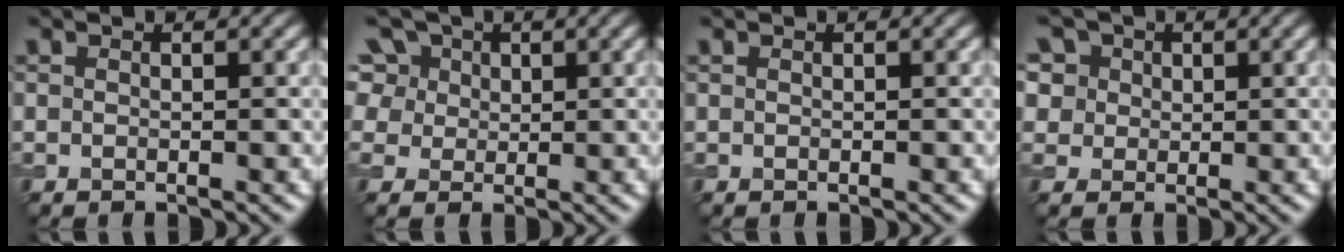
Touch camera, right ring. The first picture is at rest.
{"total": 10.5, "force": [5.2, 7.6, 5.0], "torque": [-0.114, 0.035, 0.069]}
{"total": 0.0}
{"total": 8.7, "force": [4.6, 6.4, 3.7], "torque": [-0.083, 0.024, 0.052]}